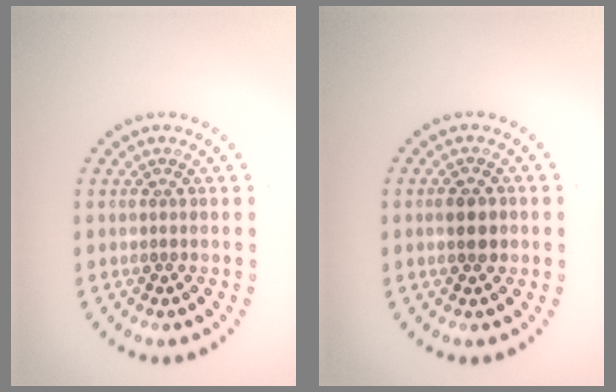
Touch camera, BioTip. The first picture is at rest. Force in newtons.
{"total": 2.3, "press": 2.3, "slide": 0.1}